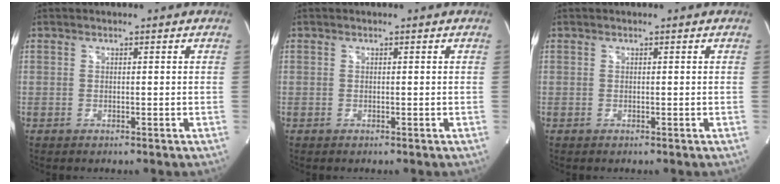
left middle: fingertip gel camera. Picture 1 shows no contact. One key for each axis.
{"total": 0.0}
{"total": 0.0}